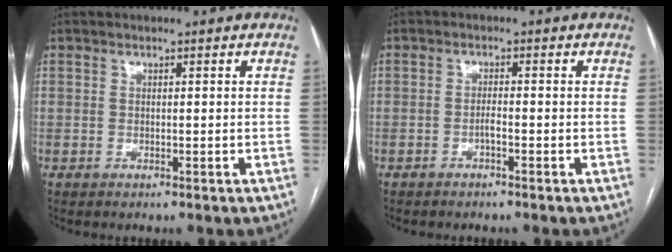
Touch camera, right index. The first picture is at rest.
{"total": 1.3, "force": [-0.8, 0.1, 1.0], "torque": [-0.019, 0.002, -0.016]}